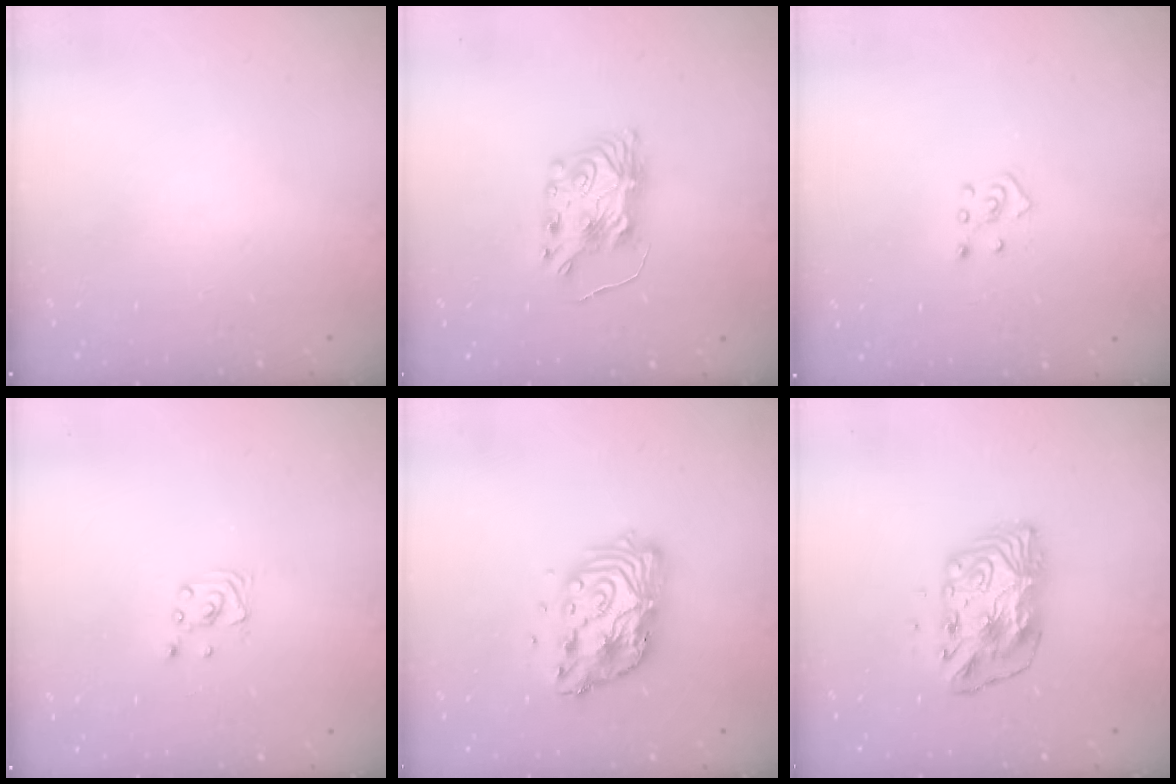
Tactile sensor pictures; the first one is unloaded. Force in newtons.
{"total": 8.2, "press": 8.2, "slide": 0.5}
{"total": 4.7, "press": 4.6, "slide": 0.6}
{"total": 2.3, "press": 2.3, "slide": 0.2}
{"total": 12.8, "press": 12.8, "slide": 1.0}
{"total": 9.9, "press": 9.9, "slide": 0.9}